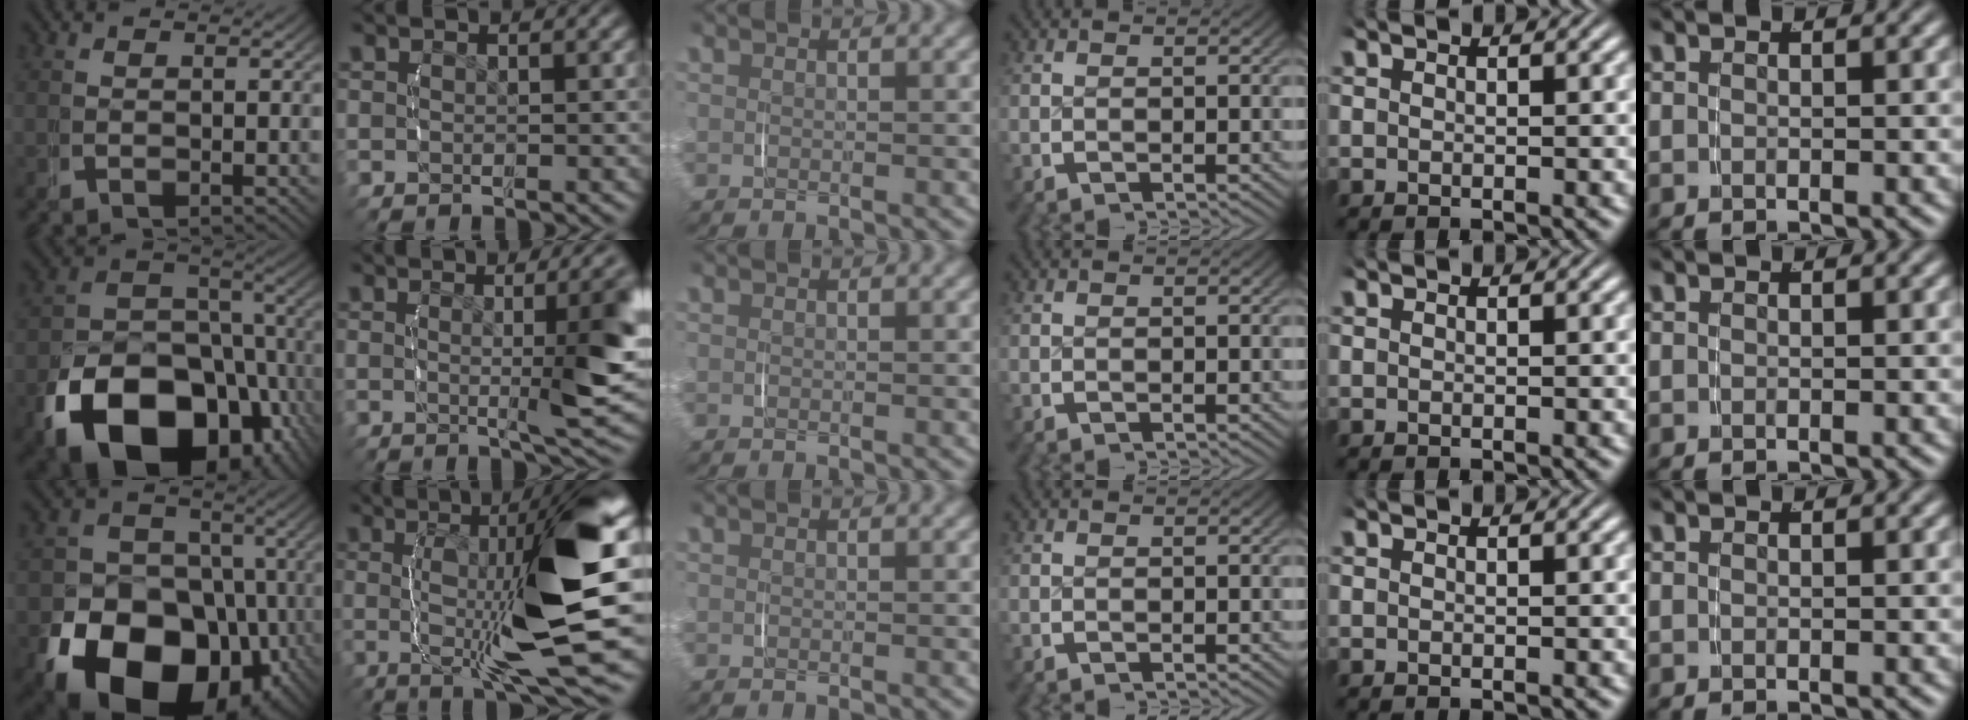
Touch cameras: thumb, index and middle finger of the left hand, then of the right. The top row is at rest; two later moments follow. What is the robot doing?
{"motion": "lift_and_place", "object": "jar lid"}